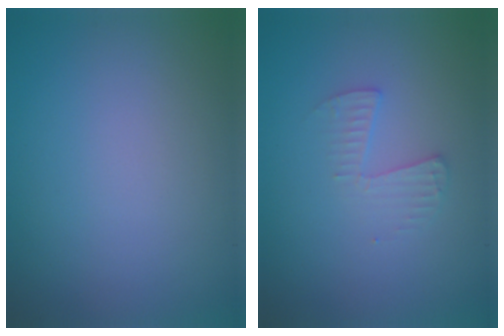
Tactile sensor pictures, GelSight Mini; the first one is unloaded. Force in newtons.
{"total": 1.6, "press": 1.6, "slide": 0.1}